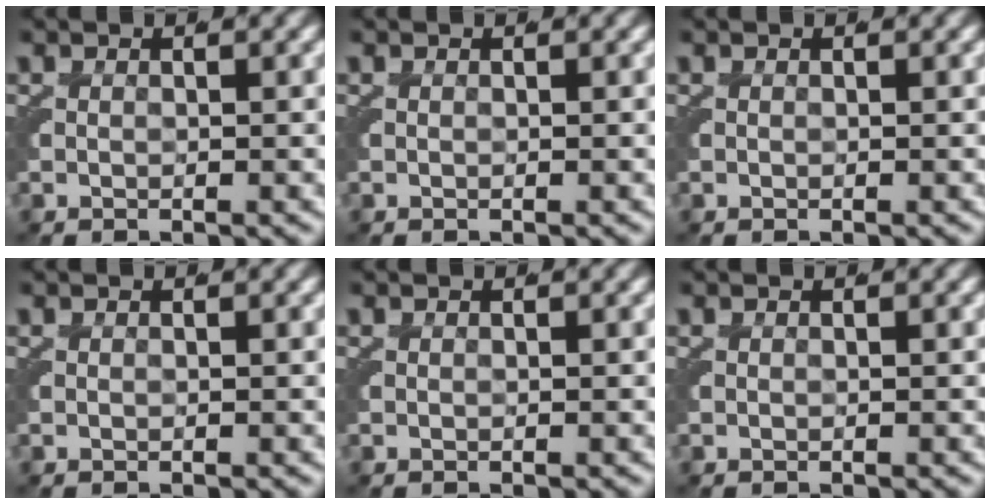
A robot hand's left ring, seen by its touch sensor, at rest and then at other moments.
{"total": 0.0}
{"total": 0.0}
{"total": 0.0}
{"total": 0.0}
{"total": 0.0}